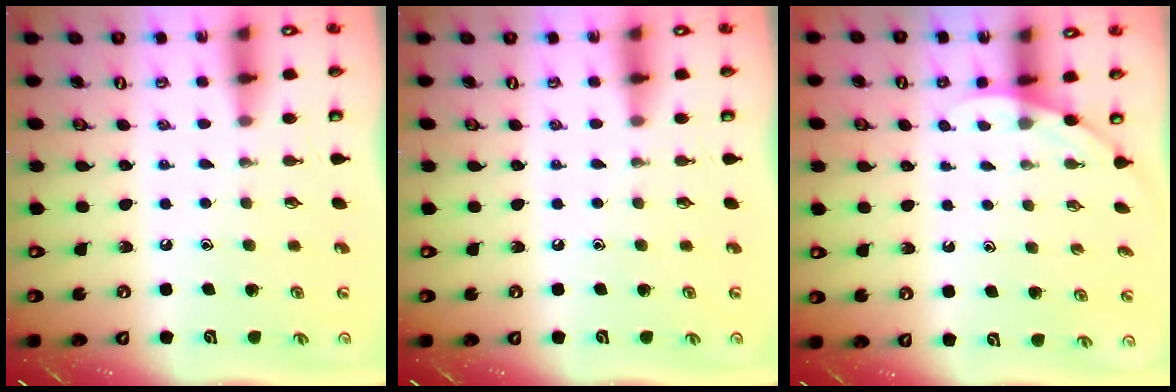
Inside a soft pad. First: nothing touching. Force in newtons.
{"total": 0.0}
{"total": 2.0, "press": 2.0, "slide": 0.0}